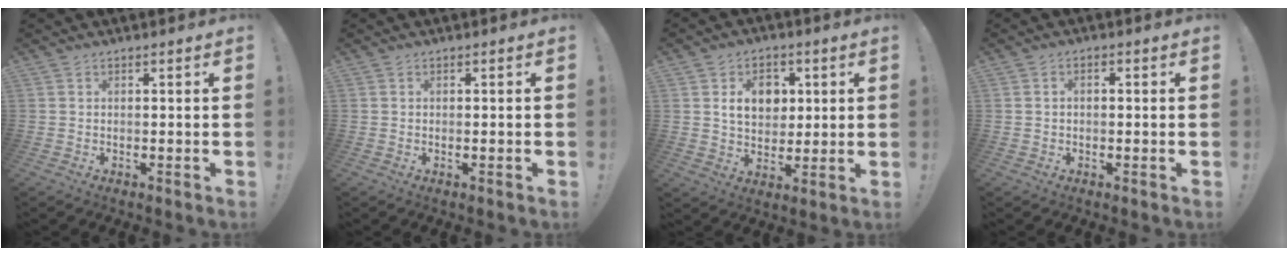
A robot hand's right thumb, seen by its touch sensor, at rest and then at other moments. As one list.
[{"total": 0.6, "force": [-0.3, -0.1, 0.5], "torque": [-0.010, 0.000, -0.004]}, {"total": 10.8, "force": [3.2, 8.6, 5.8], "torque": [-0.077, -0.006, 0.062]}, {"total": 1.5, "force": [-0.7, 0.9, 0.9], "torque": [-0.016, 0.007, -0.013]}]